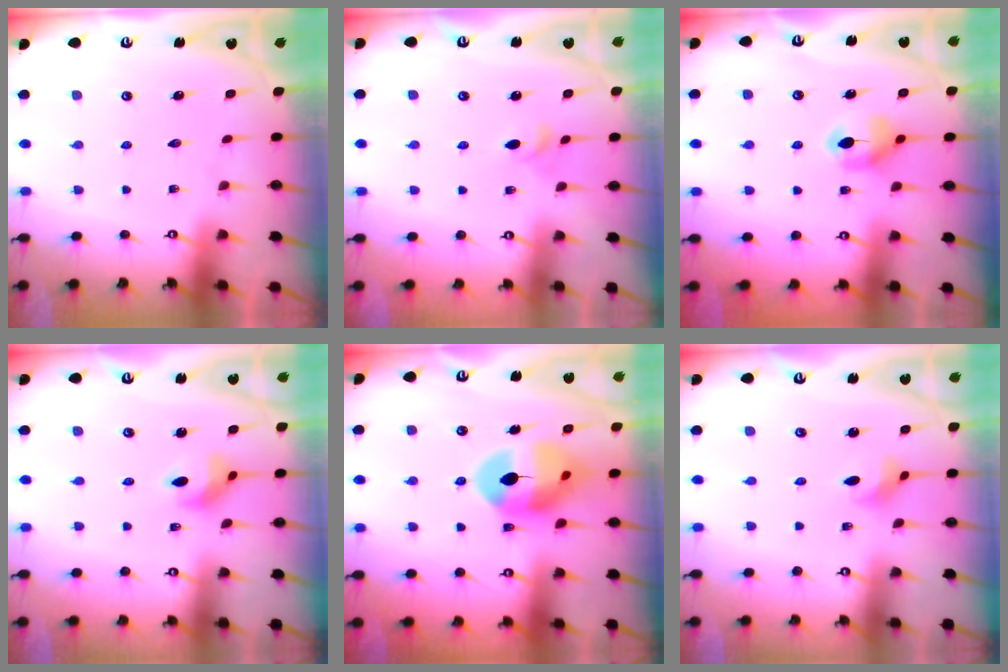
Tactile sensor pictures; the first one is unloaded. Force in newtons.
{"total": 3.2, "press": 3.1, "slide": 0.8}
{"total": 5.8, "press": 5.7, "slide": 0.8}
{"total": 7.1, "press": 6.8, "slide": 2.0}
{"total": 11.2, "press": 11.2, "slide": 0.9}
{"total": 2.9, "press": 2.8, "slide": 0.6}